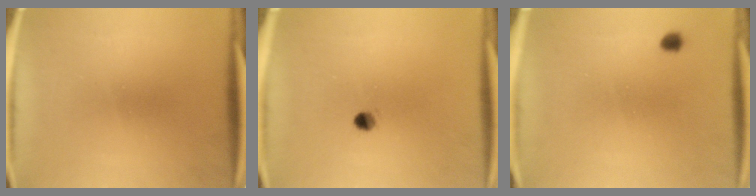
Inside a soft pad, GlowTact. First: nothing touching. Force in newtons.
{"total": 2.0}
{"total": 1.3}